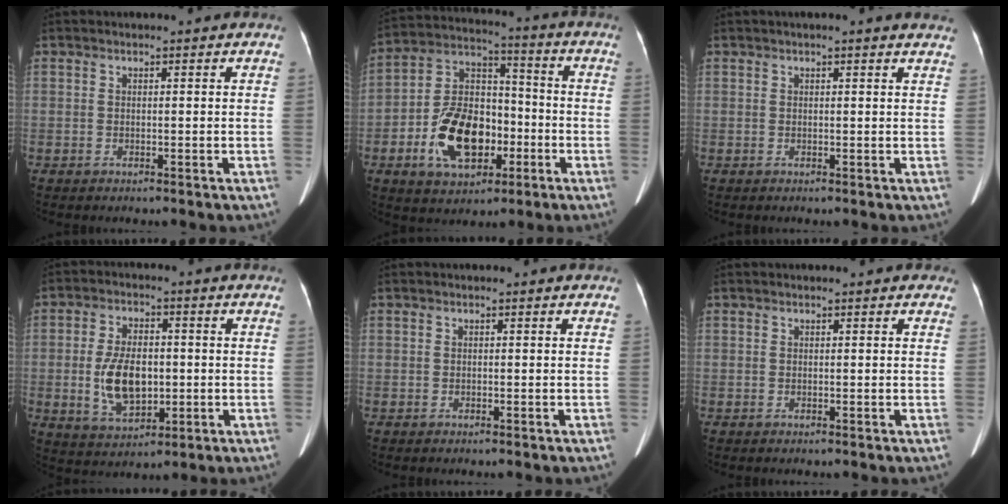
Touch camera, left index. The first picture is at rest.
{"total": 14.3, "force": [-4.8, 8.4, 10.5], "torque": [-0.219, 0.021, -0.077]}
{"total": 4.6, "force": [4.0, 0.3, 2.2], "torque": [-0.025, 0.009, 0.029]}
{"total": 10.3, "force": [-1.3, 5.8, 8.5], "torque": [-0.174, 0.005, -0.013]}
{"total": 0.0}
{"total": 1.2, "force": [1.0, 0.5, 0.4], "torque": [-0.004, 0.004, 0.000]}